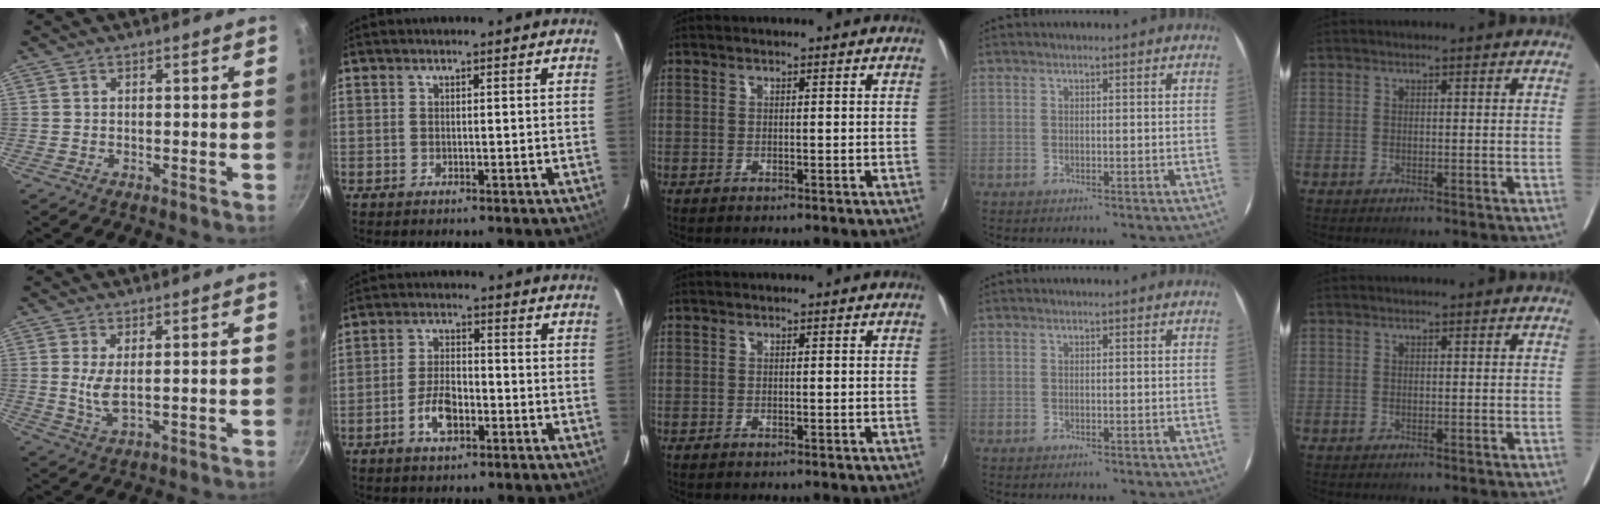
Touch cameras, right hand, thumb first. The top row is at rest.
{"thumb": {"total": 4.5, "force": [0.8, 1.7, 4.1], "torque": [-0.086, -0.010, 0.019]}, "index": {"total": 6.7, "force": [-3.2, 3.4, 4.9], "torque": [-0.102, 0.005, -0.054]}}